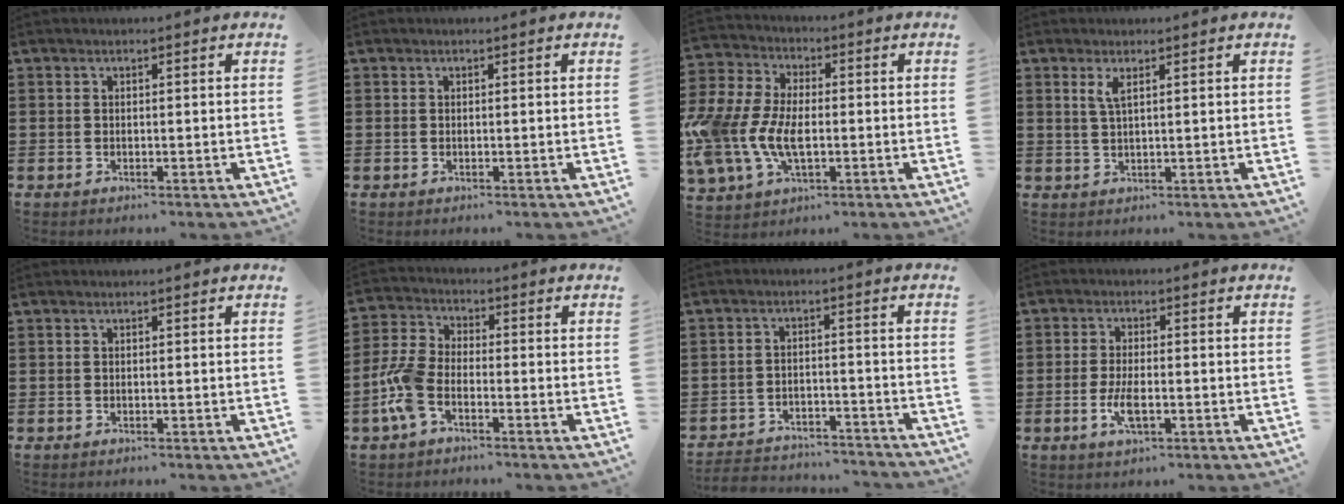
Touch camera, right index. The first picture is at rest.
{"total": 0.0}
{"total": 10.0, "force": [-2.3, 6.1, 7.6], "torque": [-0.204, -0.006, -0.050]}
{"total": 2.2, "force": [1.1, 0.5, 1.9], "torque": [-0.040, 0.002, 0.018]}
{"total": 0.0}
{"total": 6.8, "force": [-3.1, 3.5, 4.9], "torque": [-0.133, -0.003, -0.067]}
{"total": 3.8, "force": [-3.8, 0.6, 0.1], "torque": [-0.015, 0.000, -0.082]}
{"total": 4.4, "force": [-1.3, 1.7, 3.8], "torque": [-0.088, -0.003, -0.028]}